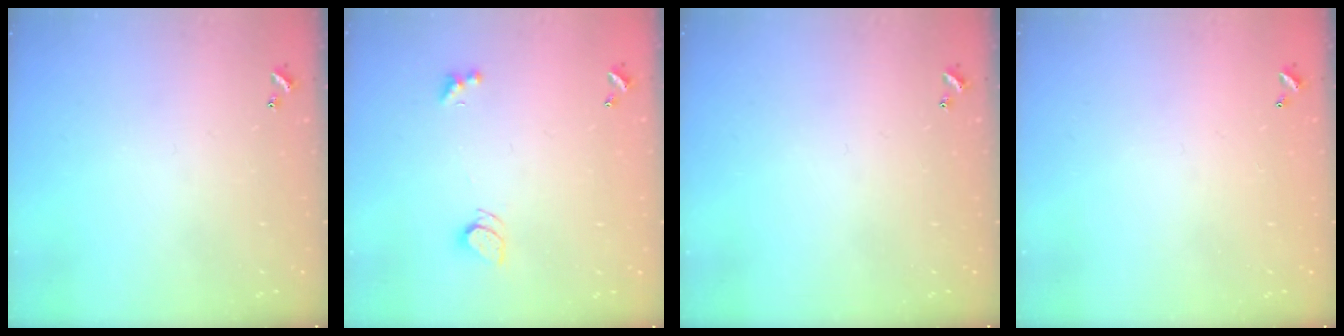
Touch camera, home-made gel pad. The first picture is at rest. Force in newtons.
{"total": 2.5, "press": 2.4, "slide": 0.7}
{"total": 0.0}
{"total": 2.8, "press": 2.8, "slide": 0.1}